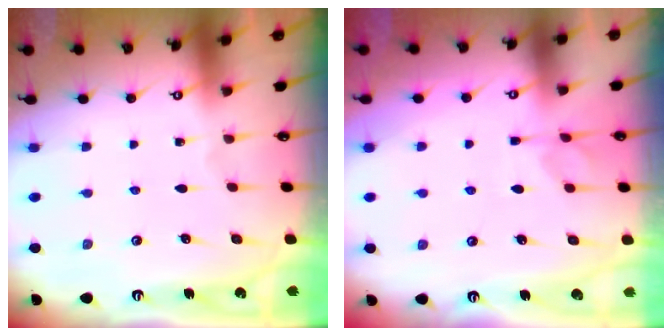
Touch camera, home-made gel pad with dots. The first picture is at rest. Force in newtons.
{"total": 2.3, "press": 2.0, "slide": 1.2}